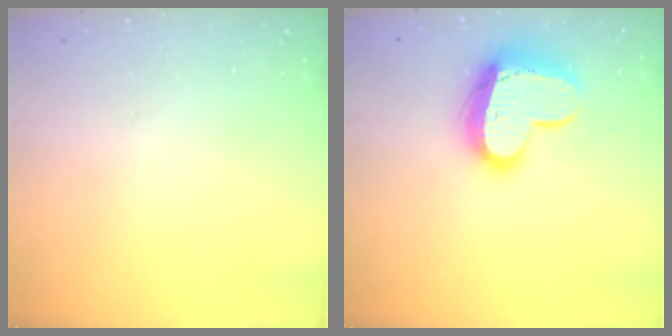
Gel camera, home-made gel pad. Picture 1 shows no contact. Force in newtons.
{"total": 15.3, "press": 15.2, "slide": 1.2}